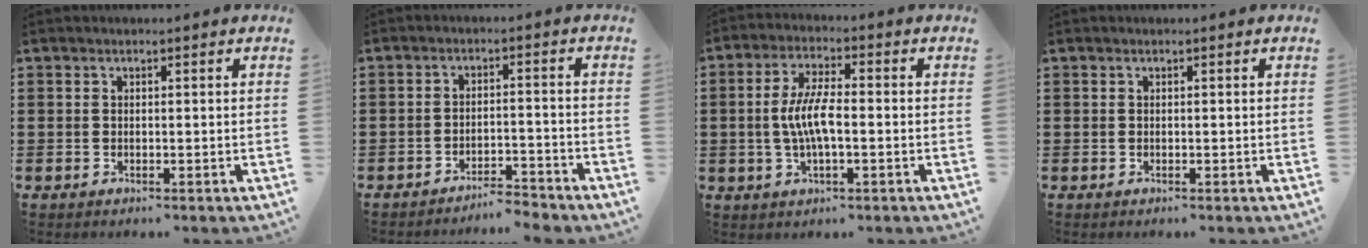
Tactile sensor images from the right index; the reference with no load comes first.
{"total": 3.8, "force": [-3.8, -0.2, 0.4], "torque": [-0.012, -0.001, -0.080]}
{"total": 6.5, "force": [-0.7, 1.9, 6.2], "torque": [-0.137, -0.004, -0.023]}
{"total": 0.0}